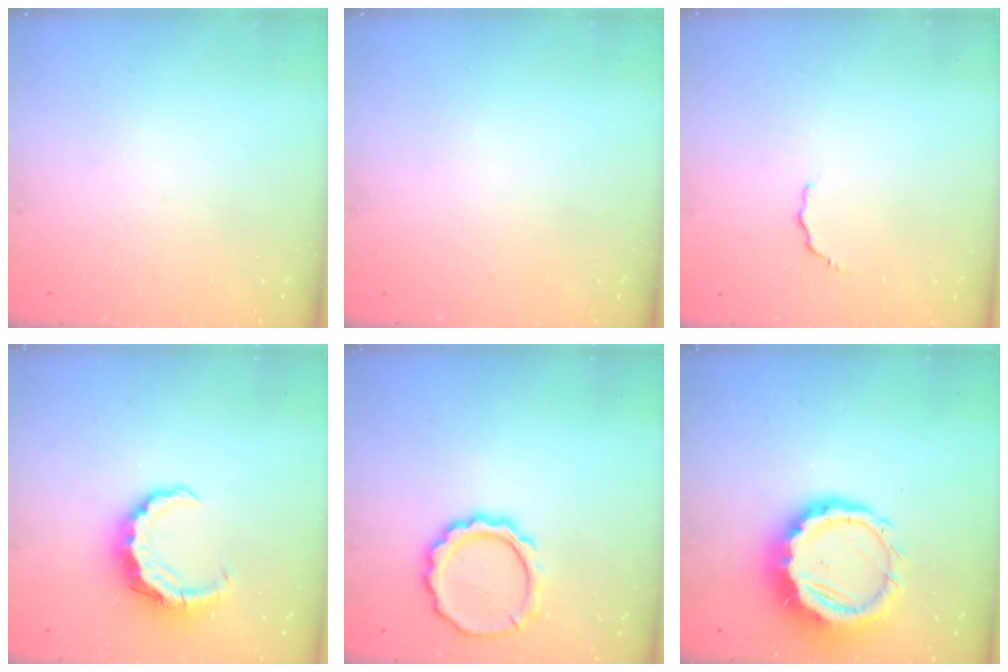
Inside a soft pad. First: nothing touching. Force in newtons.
{"total": 0.0}
{"total": 3.7, "press": 3.7, "slide": 0.8}
{"total": 8.0, "press": 7.9, "slide": 1.0}
{"total": 11.2, "press": 11.1, "slide": 1.5}
{"total": 12.0, "press": 11.8, "slide": 2.4}